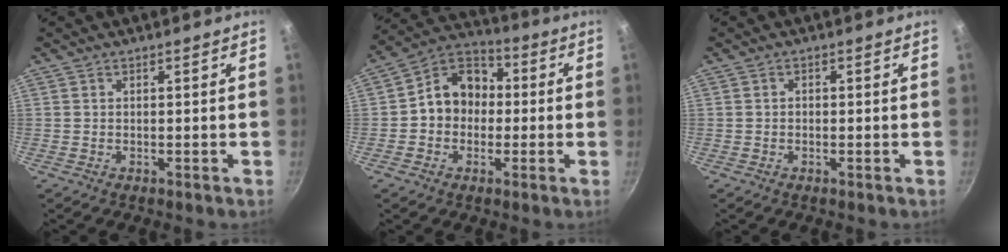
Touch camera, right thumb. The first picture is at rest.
{"total": 11.0, "force": [-0.3, 9.2, 6.1], "torque": [-0.054, 0.035, -0.027]}
{"total": 0.8, "force": [-0.1, 0.6, 0.4], "torque": [-0.008, 0.005, -0.003]}